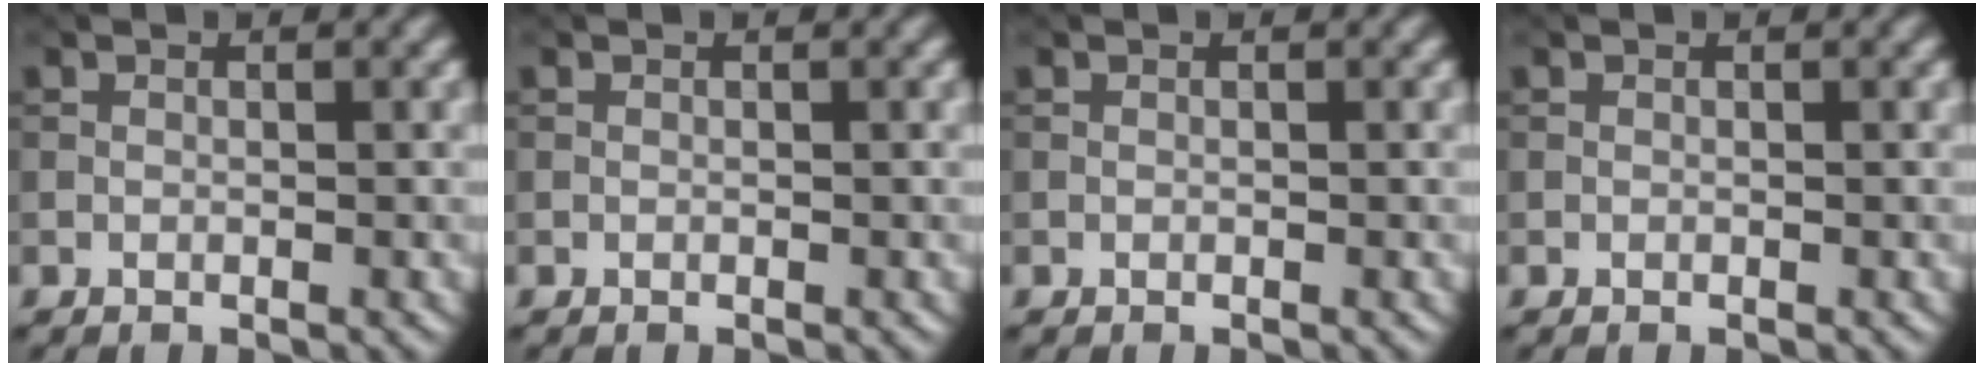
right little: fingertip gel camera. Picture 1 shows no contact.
{"total": 0.0}
{"total": 0.0}
{"total": 0.0}